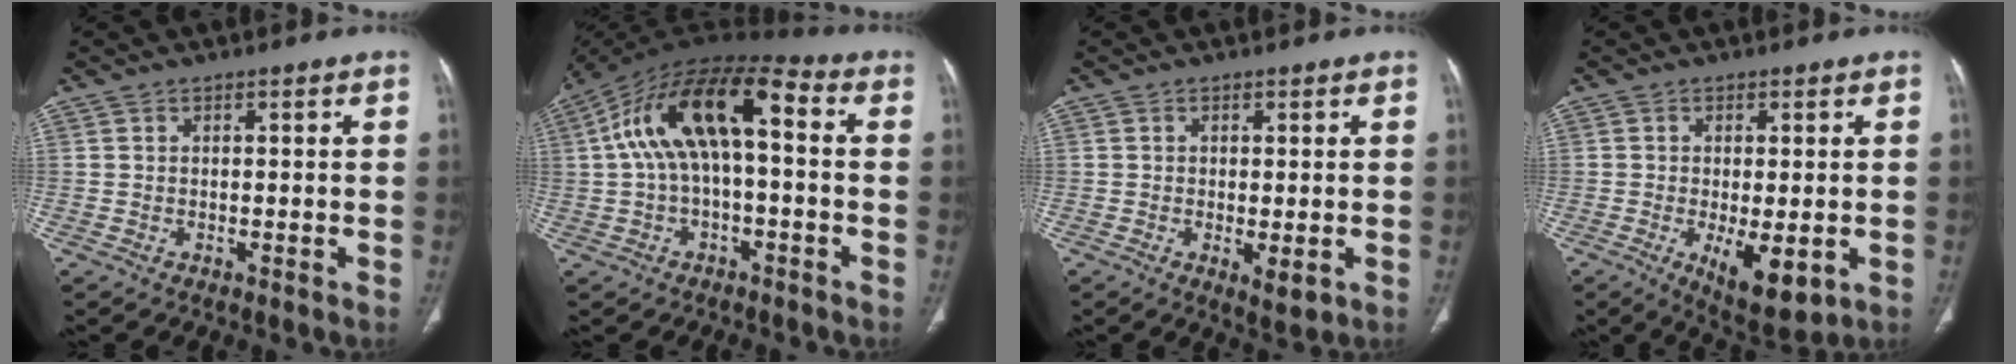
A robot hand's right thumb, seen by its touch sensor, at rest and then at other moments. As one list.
[{"total": 16.0, "force": [1.5, 7.5, 14.1], "torque": [-0.253, 0.058, 0.018]}, {"total": 3.4, "force": [-0.8, 1.2, 3.1], "torque": [-0.050, -0.012, -0.008]}, {"total": 9.2, "force": [-2.5, 3.7, 8.0], "torque": [-0.118, -0.020, -0.027]}]